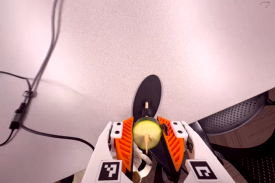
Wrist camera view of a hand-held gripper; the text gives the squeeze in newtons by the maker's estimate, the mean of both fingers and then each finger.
{"total": 8.6, "left": 8.4, "right": 8.7}